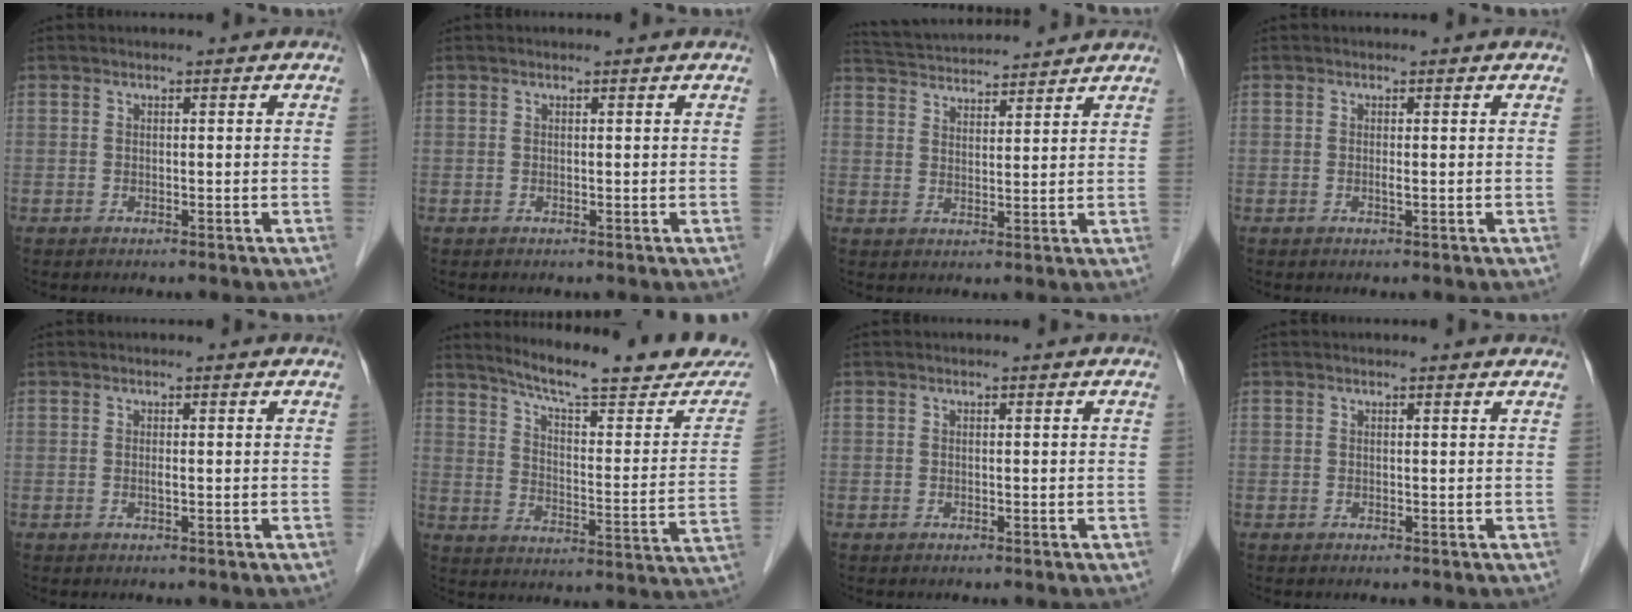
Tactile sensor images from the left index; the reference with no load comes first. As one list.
[{"total": 0.0}, {"total": 10.8, "force": [10.4, 0.9, 2.8], "torque": [-0.061, 0.025, 0.163]}, {"total": 0.5, "force": [-0.3, -0.1, 0.4], "torque": [-0.011, -0.006, -0.006]}, {"total": 0.5, "force": [-0.3, 0.0, 0.4], "torque": [-0.010, -0.006, -0.006]}, {"total": 20.9, "force": [18.8, 1.6, 9.2], "torque": [-0.130, -0.065, 0.245]}, {"total": 0.0}, {"total": 1.1, "force": [1.1, 0.0, 0.2], "torque": [-0.014, -0.005, 0.006]}]